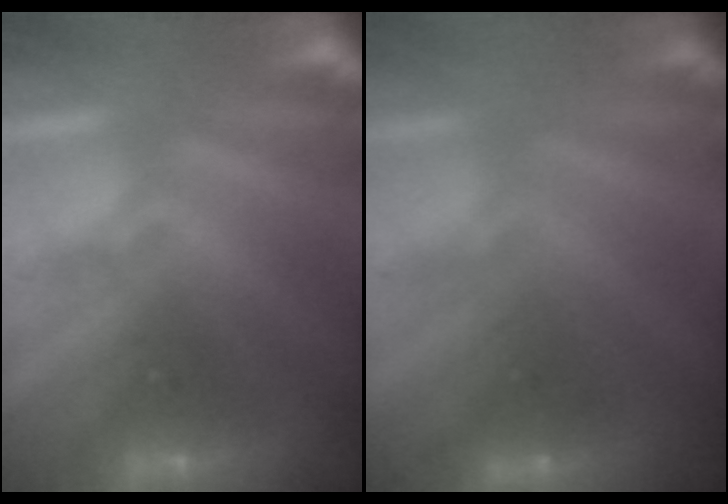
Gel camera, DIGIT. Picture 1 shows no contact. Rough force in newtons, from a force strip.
{"total": 1.6}